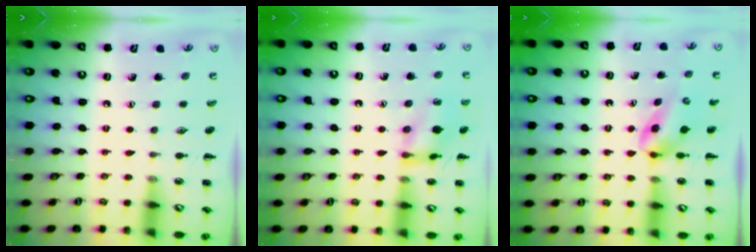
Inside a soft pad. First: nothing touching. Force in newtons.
{"total": 13.1, "press": 13.0, "slide": 0.6}
{"total": 3.1, "press": 3.0, "slide": 1.0}